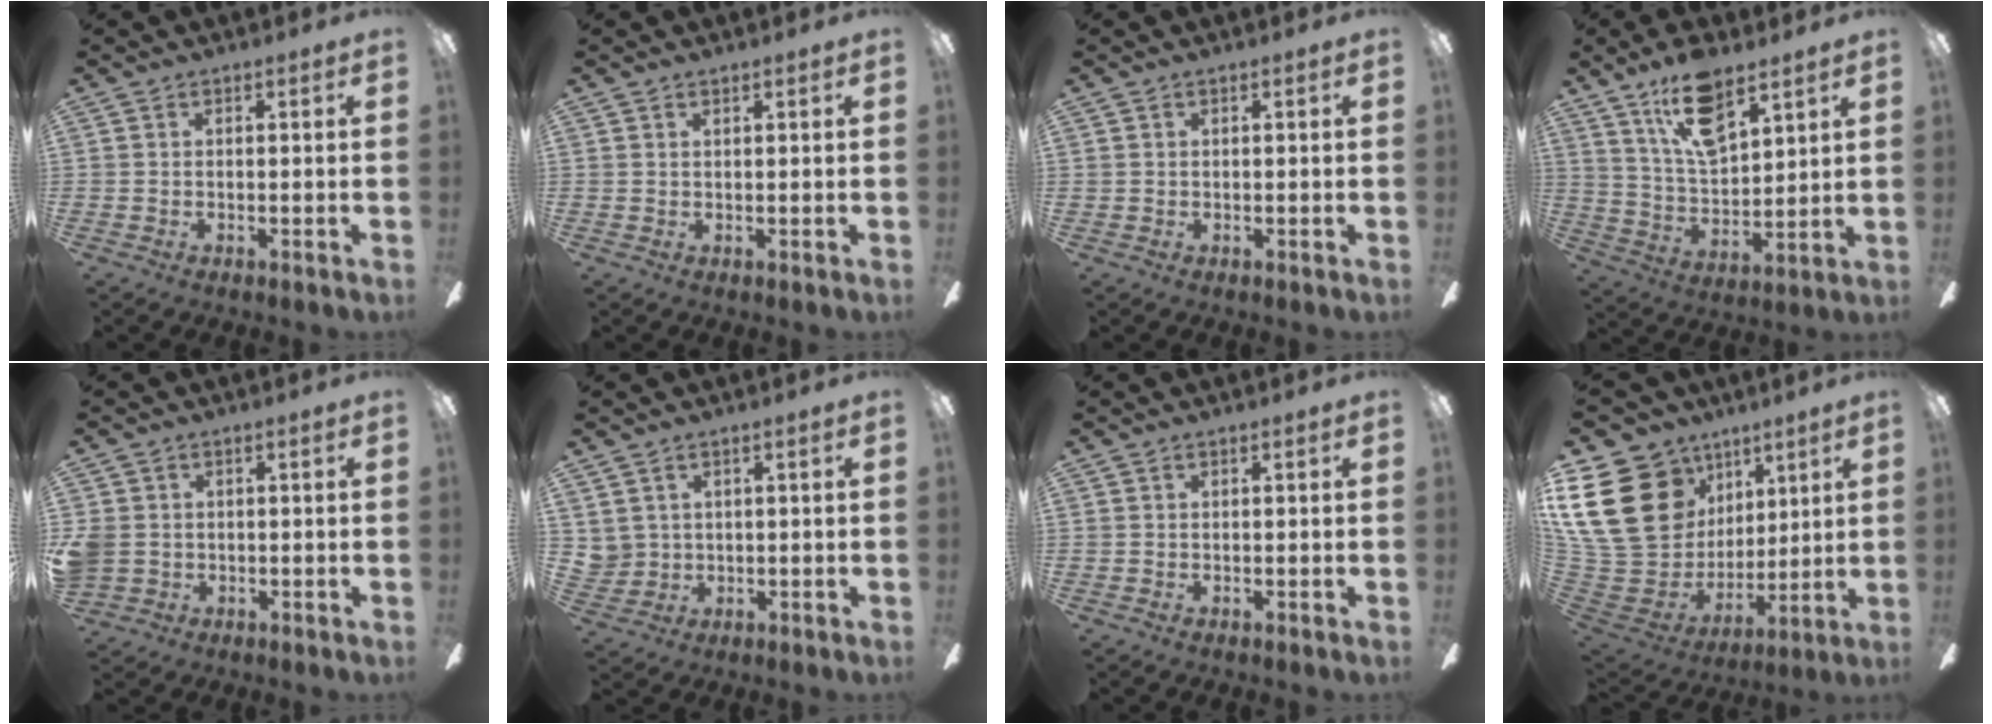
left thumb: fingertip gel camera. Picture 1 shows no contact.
{"total": 0.6, "force": [0.5, 0.1, 0.2], "torque": [-0.004, 0.001, 0.010]}
{"total": 0.0}
{"total": 14.7, "force": [9.8, 6.2, 9.0], "torque": [-0.163, -0.035, 0.174]}
{"total": 4.1, "force": [0.2, 3.9, 1.4], "torque": [-0.036, 0.009, 0.007]}
{"total": 3.5, "force": [2.0, 2.8, 0.0], "torque": [-0.015, 0.000, 0.040]}
{"total": 0.0}
{"total": 25.5, "force": [9.5, 19.6, 13.2], "torque": [-0.288, -0.046, 0.201]}